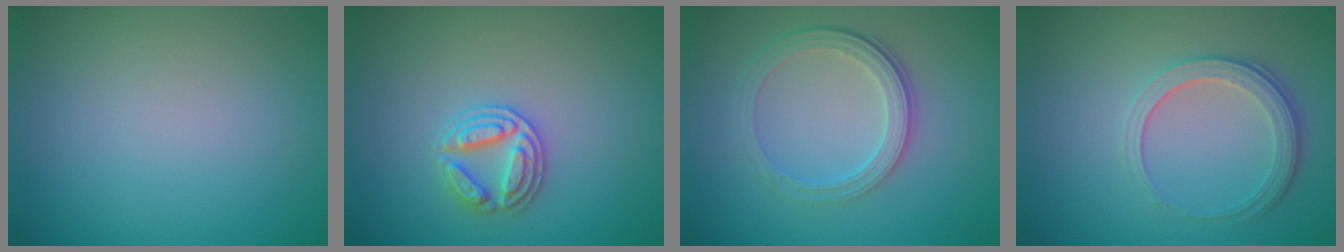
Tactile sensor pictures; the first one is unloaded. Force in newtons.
{"total": 2.8, "press": 2.7, "slide": 0.4}
{"total": 4.2, "press": 2.9, "slide": 3.0}
{"total": 3.7, "press": 2.7, "slide": 2.5}